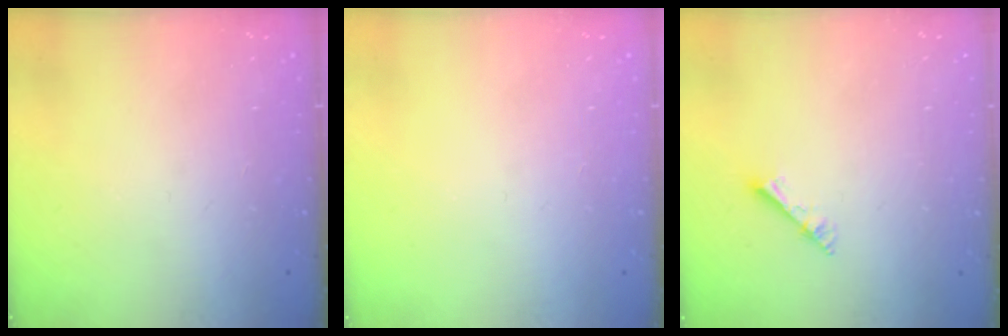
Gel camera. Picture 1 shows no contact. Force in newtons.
{"total": 0.0}
{"total": 3.0, "press": 3.0, "slide": 0.3}